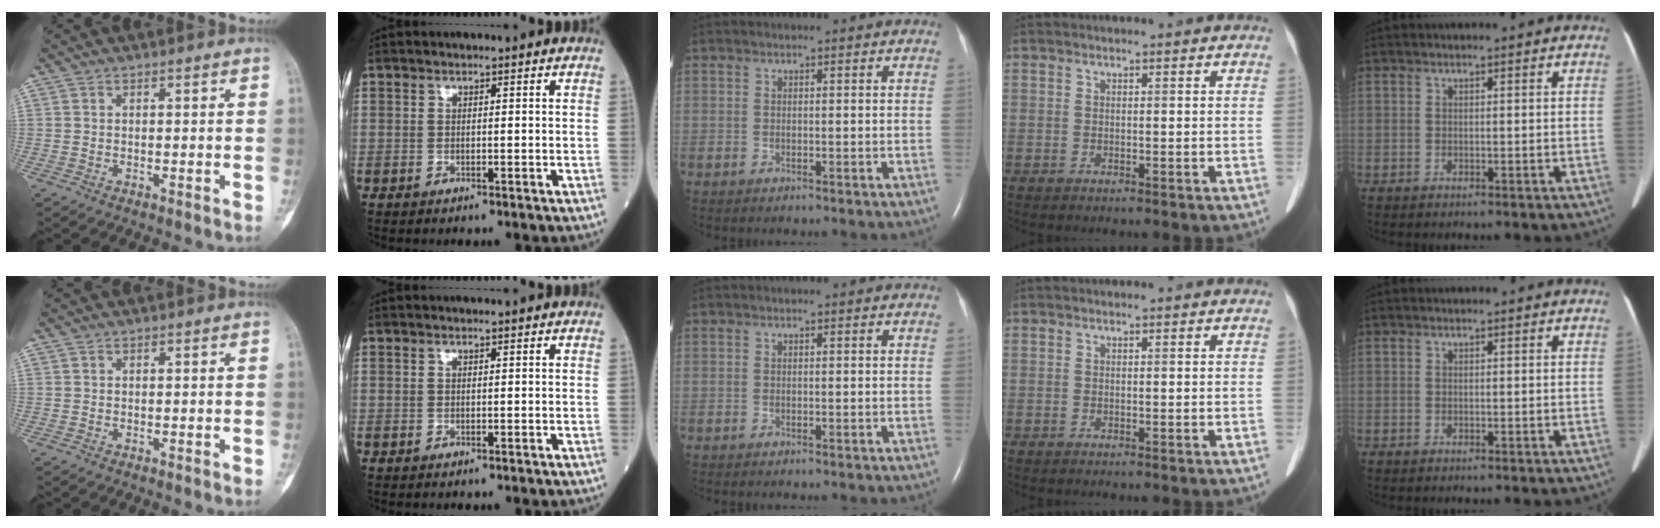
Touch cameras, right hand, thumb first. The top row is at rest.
{}